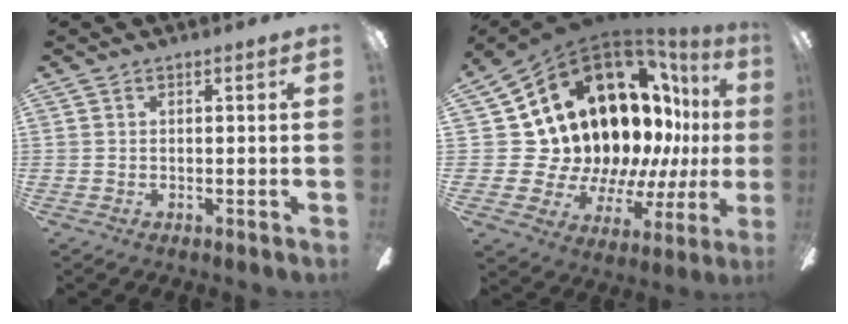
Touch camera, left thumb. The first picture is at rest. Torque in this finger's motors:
{"motor_torque": [-0.21, 2.40, 1.39, -1.29, 0.13]}